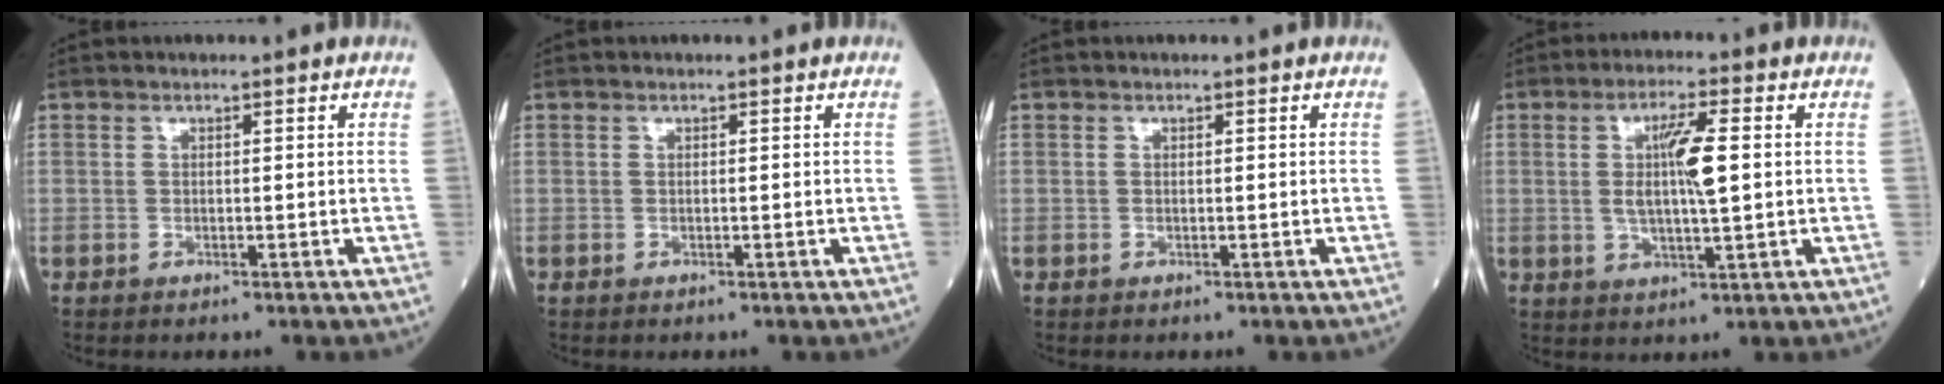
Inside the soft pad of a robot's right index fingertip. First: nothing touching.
{"total": 0.0}
{"total": 0.0}
{"total": 7.4, "force": [0.9, 0.8, 7.3], "torque": [-0.135, 0.001, 0.017]}